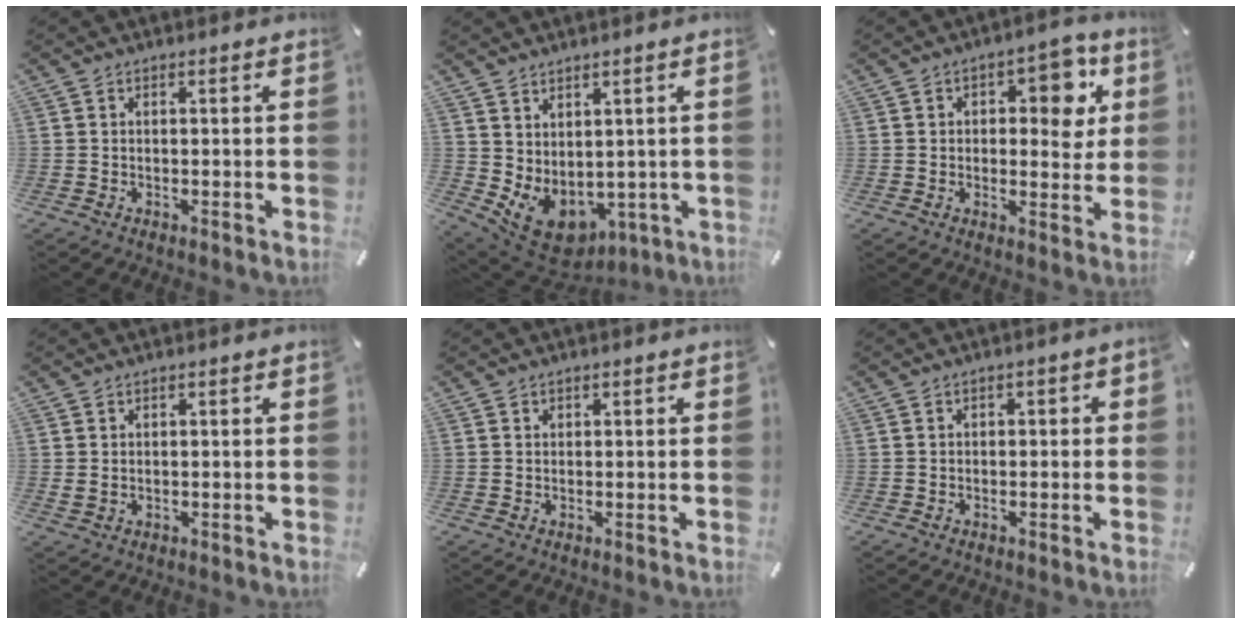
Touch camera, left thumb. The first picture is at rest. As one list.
[{"total": 6.4, "force": [0.3, 5.7, 3.0], "torque": [-0.065, -0.029, 0.015]}, {"total": 9.6, "force": [2.8, 5.8, 7.1], "torque": [-0.070, -0.013, 0.036]}, {"total": 1.3, "force": [0.1, 1.1, 0.7], "torque": [-0.014, 0.003, 0.002]}, {"total": 0.6, "force": [0.2, 0.6, 0.0], "torque": [0.001, 0.005, 0.002]}, {"total": 1.5, "force": [-0.9, 0.9, 0.6], "torque": [-0.011, 0.007, -0.021]}]